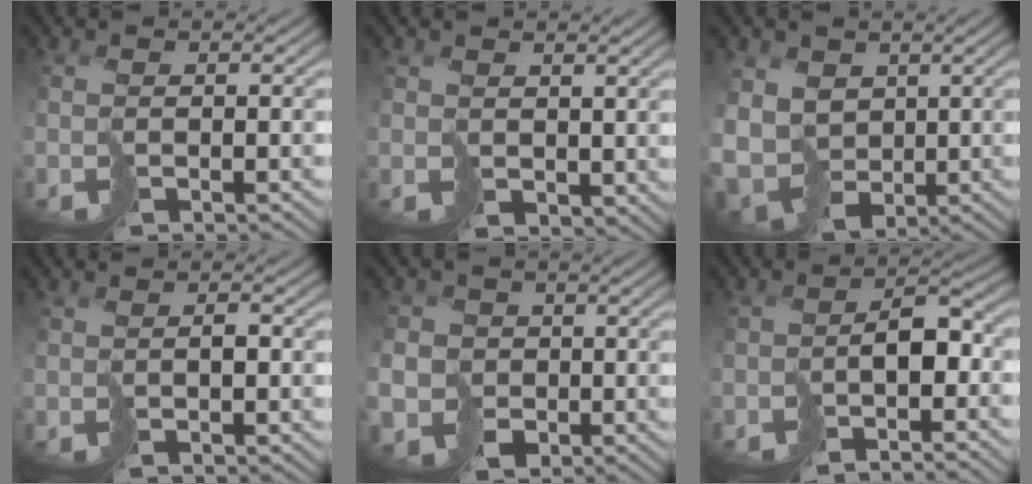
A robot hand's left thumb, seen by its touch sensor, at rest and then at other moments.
{"total": 2.6, "force": [2.1, 1.3, 0.8], "torque": [-0.029, -0.004, 0.046]}
{"total": 8.7, "force": [1.1, 7.3, 4.7], "torque": [-0.136, -0.019, 0.028]}
{"total": 1.0, "force": [-0.2, 0.3, 0.9], "torque": [-0.017, 0.003, -0.003]}
{"total": 6.0, "force": [-2.0, 5.4, 1.6], "torque": [-0.037, -0.026, -0.056]}
{"total": 4.0, "force": [-2.8, 1.2, 2.6], "torque": [-0.027, 0.002, -0.050]}